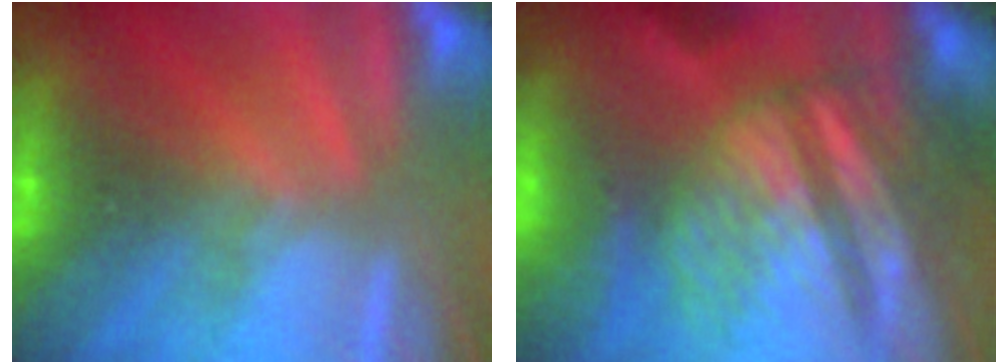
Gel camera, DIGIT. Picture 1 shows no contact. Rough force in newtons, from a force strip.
{"total": 6.1}